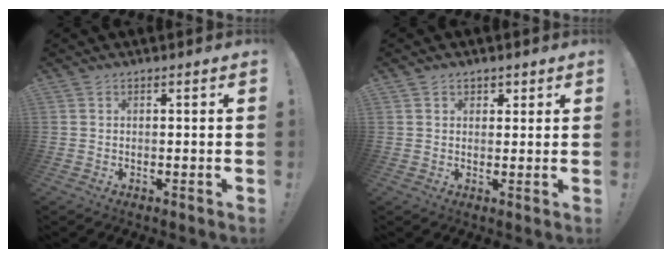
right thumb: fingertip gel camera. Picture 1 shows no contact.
{"total": 2.1, "force": [1.3, 1.6, 0.5], "torque": [0.005, -0.005, 0.021]}